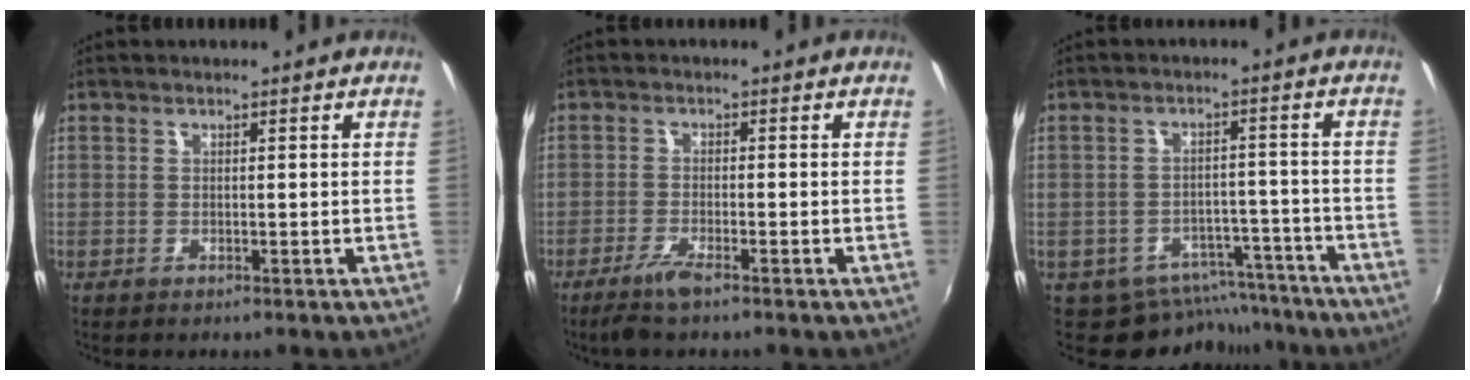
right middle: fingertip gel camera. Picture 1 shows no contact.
{"total": 4.1, "force": [-3.0, 0.4, 2.7], "torque": [-0.070, -0.009, -0.062]}
{"total": 9.9, "force": [-8.4, 5.0, 1.5], "torque": [-0.025, 0.023, -0.100]}